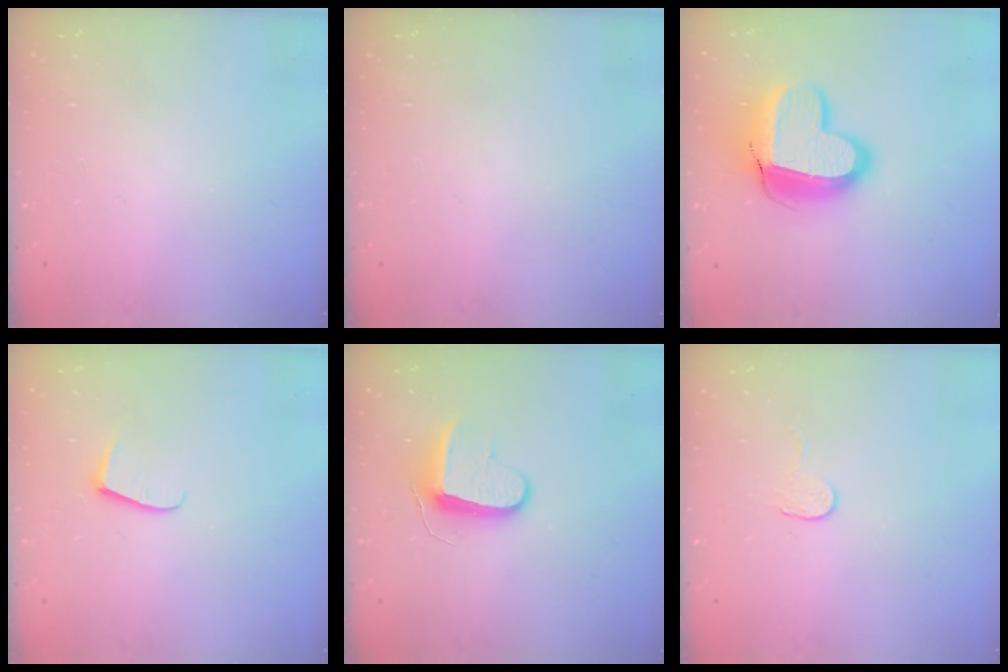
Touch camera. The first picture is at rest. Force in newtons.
{"total": 0.0}
{"total": 17.3, "press": 17.2, "slide": 1.3}
{"total": 5.4, "press": 5.4, "slide": 0.5}
{"total": 9.1, "press": 9.1, "slide": 0.0}
{"total": 2.7, "press": 2.7, "slide": 0.2}